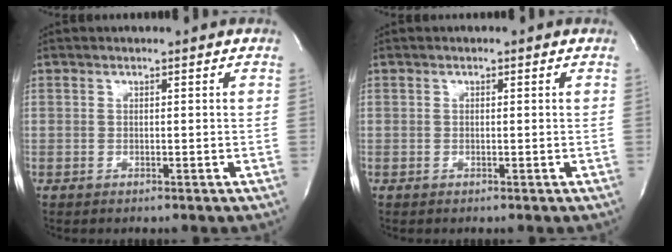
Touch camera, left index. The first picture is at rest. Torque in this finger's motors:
{"motor_torque": [-0.30, 0.14, -0.03, -0.01]}